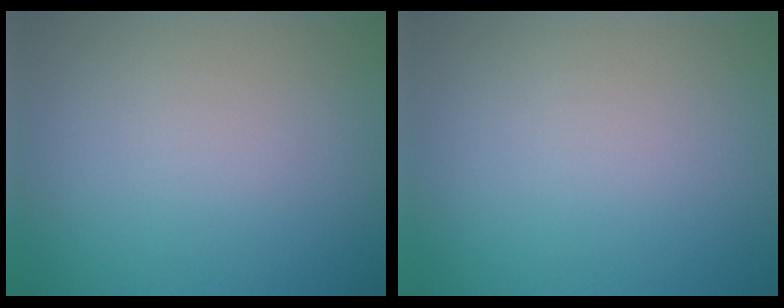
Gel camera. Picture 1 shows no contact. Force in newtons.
{"total": 0.0}